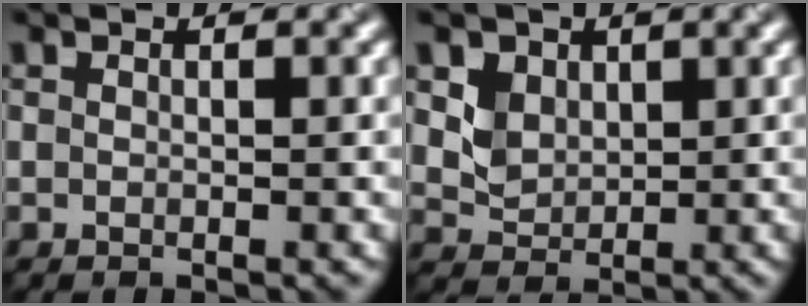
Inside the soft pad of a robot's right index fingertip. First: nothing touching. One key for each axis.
{"total": 2.6, "fx": 1.0, "fy": 2.2, "fz": 1.1, "tx": -0.025, "ty": -0.014, "tz": 0.025}